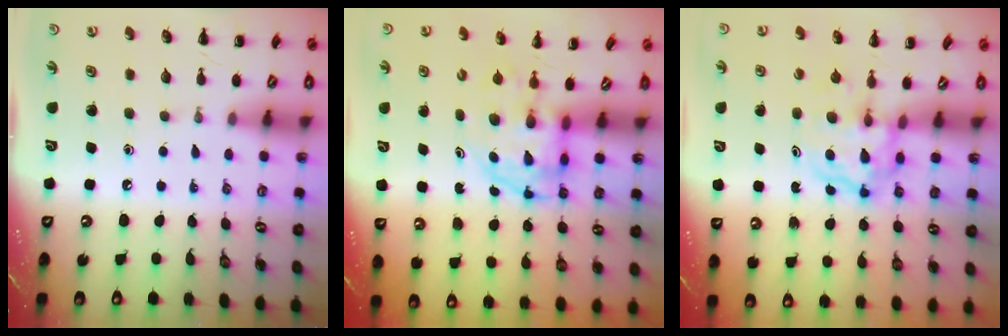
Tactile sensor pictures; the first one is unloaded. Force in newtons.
{"total": 3.7, "press": 3.7, "slide": 0.5}
{"total": 3.8, "press": 3.8, "slide": 0.5}